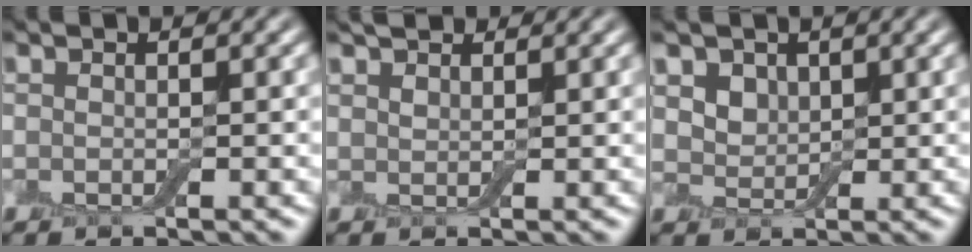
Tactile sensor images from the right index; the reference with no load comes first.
{"total": 2.1, "force": [1.7, 0.9, 0.6], "torque": [-0.017, 0.008, 0.032]}
{"total": 3.5, "force": [1.9, 2.5, 1.6], "torque": [-0.049, -0.005, 0.039]}